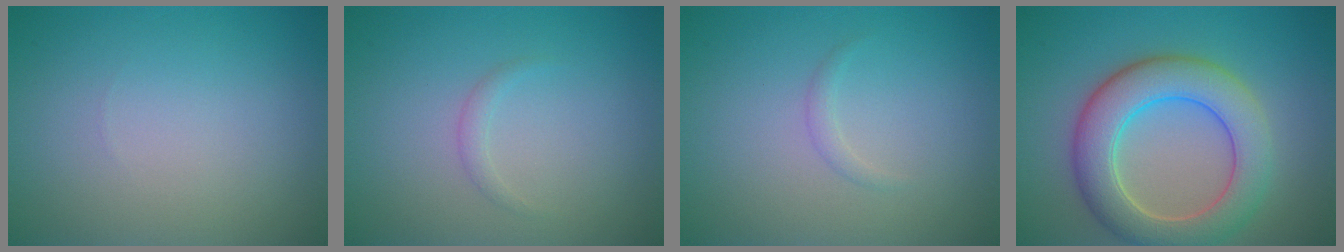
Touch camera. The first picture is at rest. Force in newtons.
{"total": 0.8, "press": 0.8, "slide": 0.1}
{"total": 0.7, "press": 0.7, "slide": 0.0}
{"total": 7.1, "press": 7.1, "slide": 0.8}